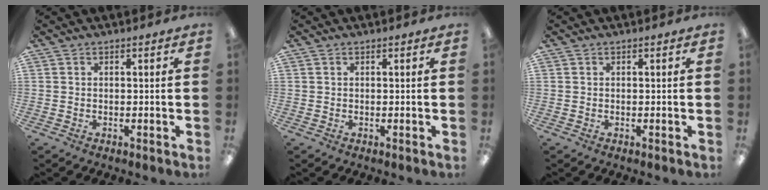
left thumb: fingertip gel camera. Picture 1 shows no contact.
{"total": 0.0}
{"total": 0.0}